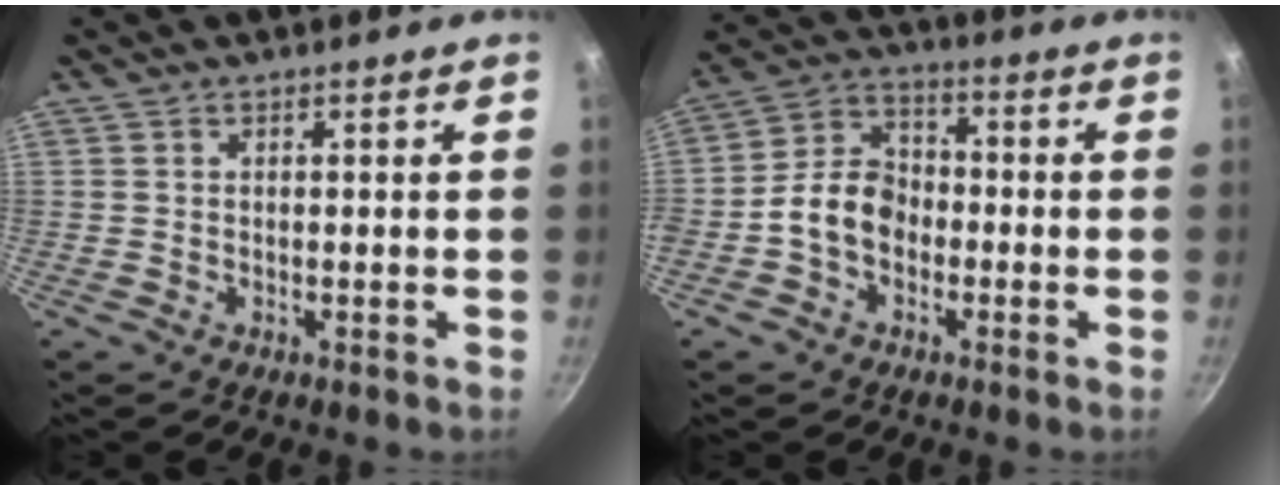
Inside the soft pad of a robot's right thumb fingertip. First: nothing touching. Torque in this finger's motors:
{"motor_torque": [1.03, 1.25, 1.03, -0.37, 0.04]}